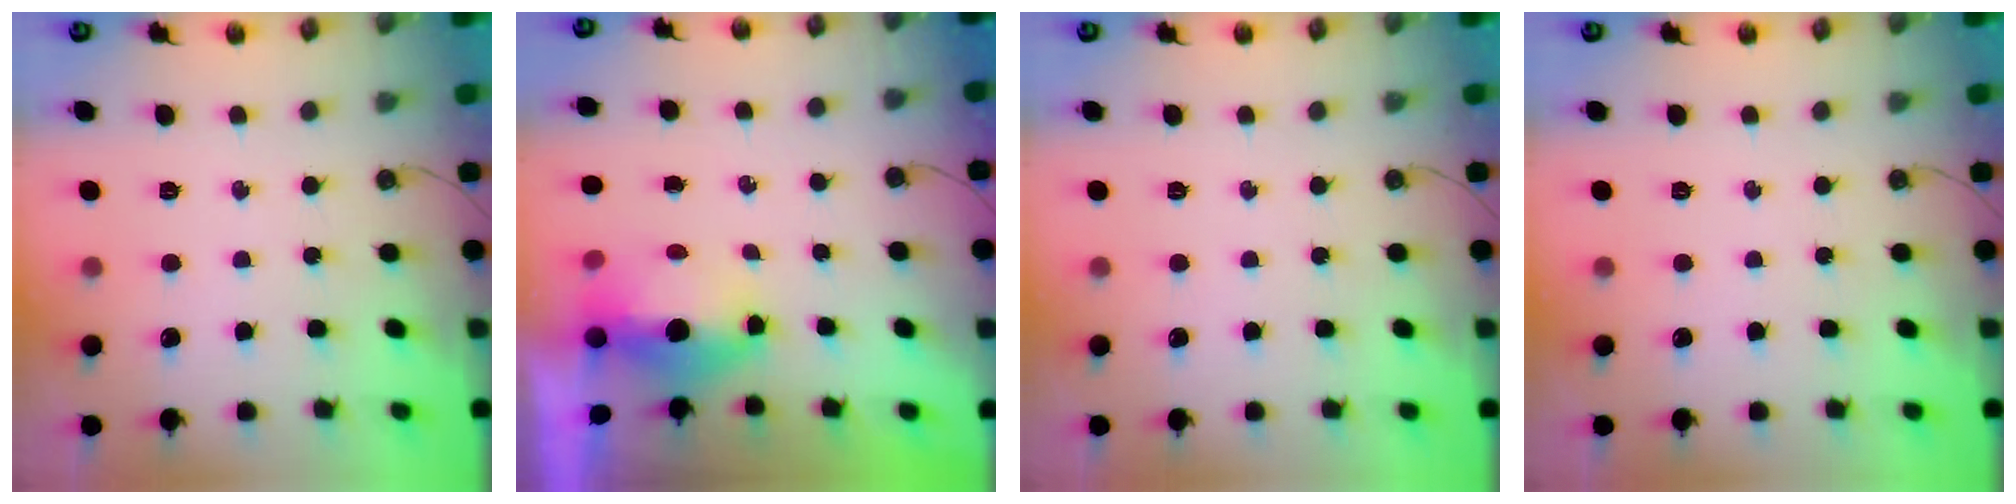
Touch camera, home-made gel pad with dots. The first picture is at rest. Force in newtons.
{"total": 15.1, "press": 8.0, "slide": 12.8}
{"total": 0.0}
{"total": 0.0}